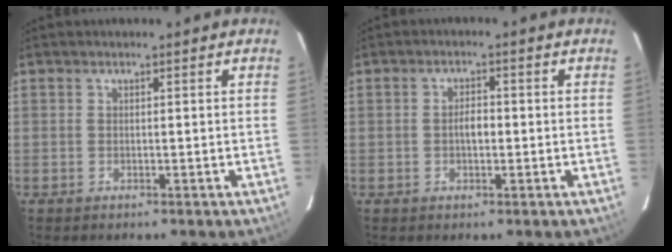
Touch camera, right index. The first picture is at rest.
{"total": 2.4, "force": [-0.4, 1.3, 2.0], "torque": [-0.036, 0.007, -0.007]}